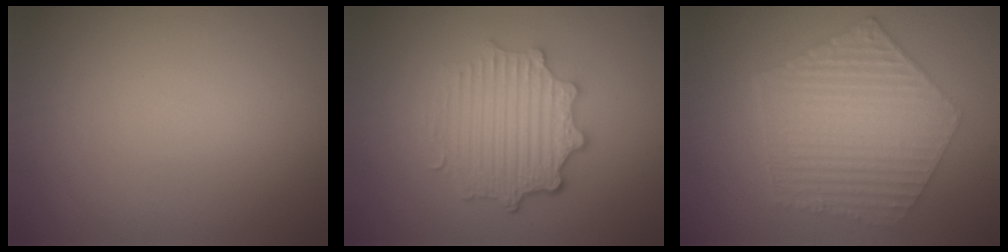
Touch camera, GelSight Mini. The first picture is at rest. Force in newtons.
{"total": 4.8, "press": 3.7, "slide": 3.1}
{"total": 6.9, "press": 4.9, "slide": 4.8}